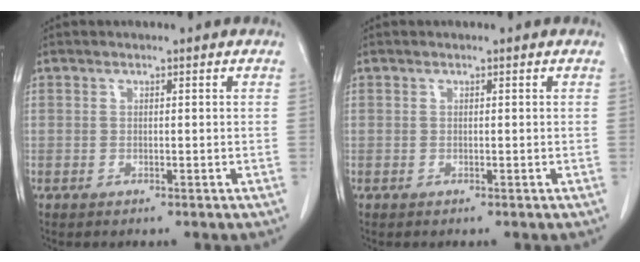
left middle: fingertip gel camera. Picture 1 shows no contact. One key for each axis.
{"total": 0.0}